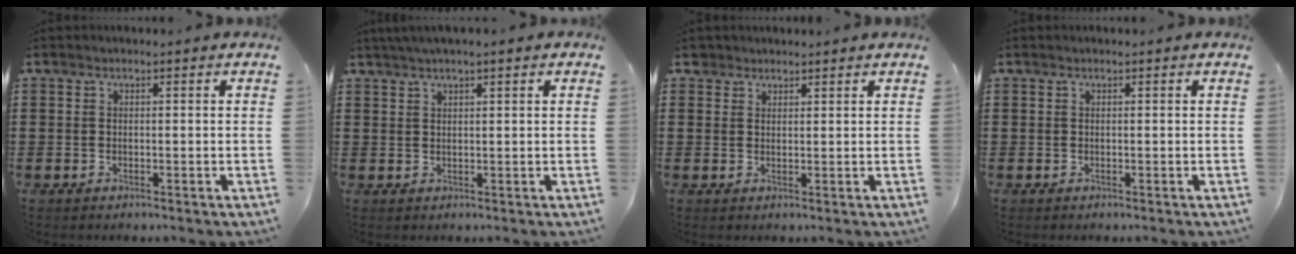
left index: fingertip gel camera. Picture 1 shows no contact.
{"total": 1.9, "force": [1.4, 0.0, 1.4], "torque": [-0.027, 0.002, 0.025]}
{"total": 2.0, "force": [1.7, 1.0, 0.1], "torque": [-0.009, 0.006, 0.034]}
{"total": 0.0}